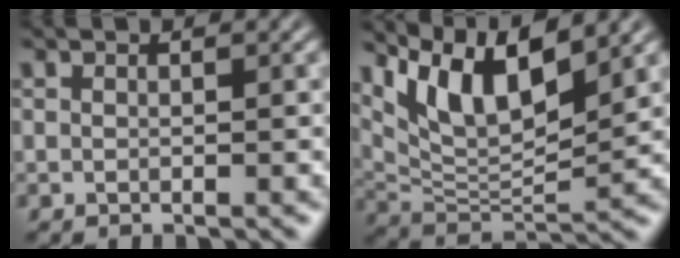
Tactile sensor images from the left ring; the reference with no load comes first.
{"total": 8.3, "force": [4.6, 2.9, 6.2], "torque": [-0.115, 0.001, 0.088]}